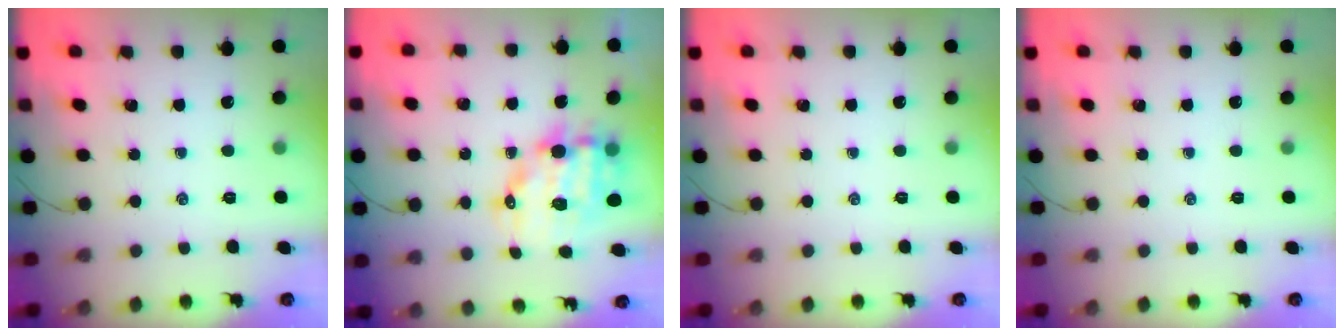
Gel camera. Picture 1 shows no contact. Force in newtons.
{"total": 13.4, "press": 13.1, "slide": 3.0}
{"total": 0.0}
{"total": 0.0}